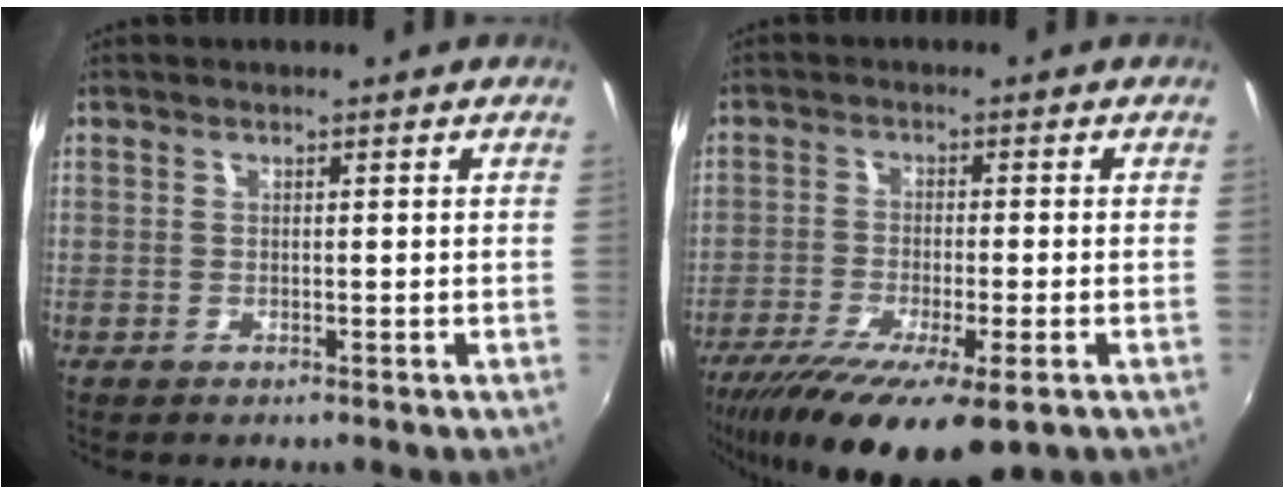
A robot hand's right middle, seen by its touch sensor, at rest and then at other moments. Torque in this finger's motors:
{"motor_torque": [1.34, -0.80, 0.76, 0.21]}